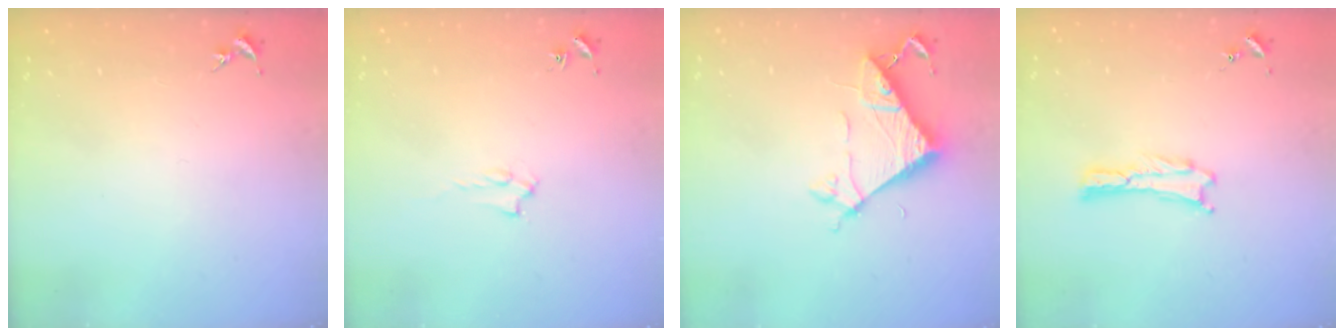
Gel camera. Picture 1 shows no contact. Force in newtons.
{"total": 1.4, "press": 1.4, "slide": 0.2}
{"total": 6.9, "press": 6.9, "slide": 0.4}
{"total": 0.0}